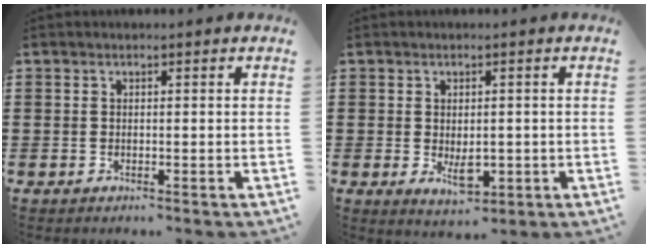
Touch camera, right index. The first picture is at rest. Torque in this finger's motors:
{"motor_torque": [1.01, 0.69, 0.22, 0.05]}